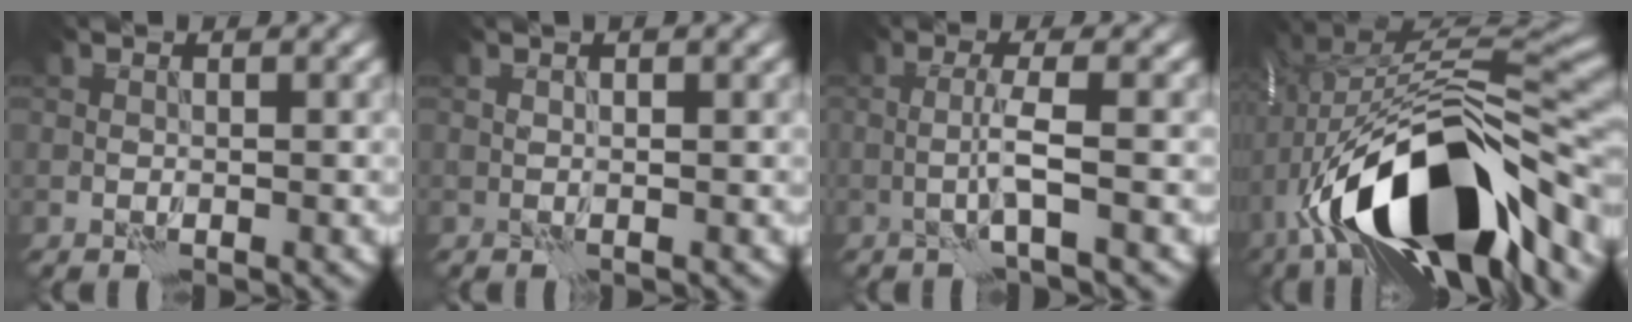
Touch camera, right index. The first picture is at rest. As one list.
[{"total": 1.4, "force": [1.3, -0.4, 0.5], "torque": [-0.008, 0.000, 0.022]}, {"total": 1.8, "force": [0.0, -0.9, 1.6], "torque": [-0.036, 0.003, -0.001]}, {"total": 16.7, "force": [-6.0, 7.5, 13.6], "torque": [-0.235, -0.006, -0.089]}]